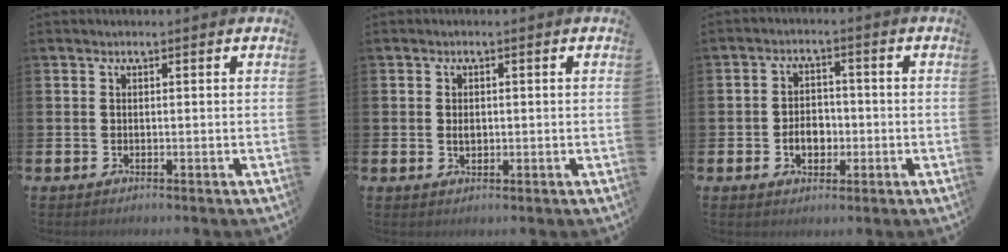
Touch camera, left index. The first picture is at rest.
{"total": 1.3, "force": [0.2, 1.0, 0.9], "torque": [-0.008, 0.004, -0.001]}
{"total": 3.8, "force": [-0.9, 2.8, 2.5], "torque": [-0.029, -0.004, -0.024]}